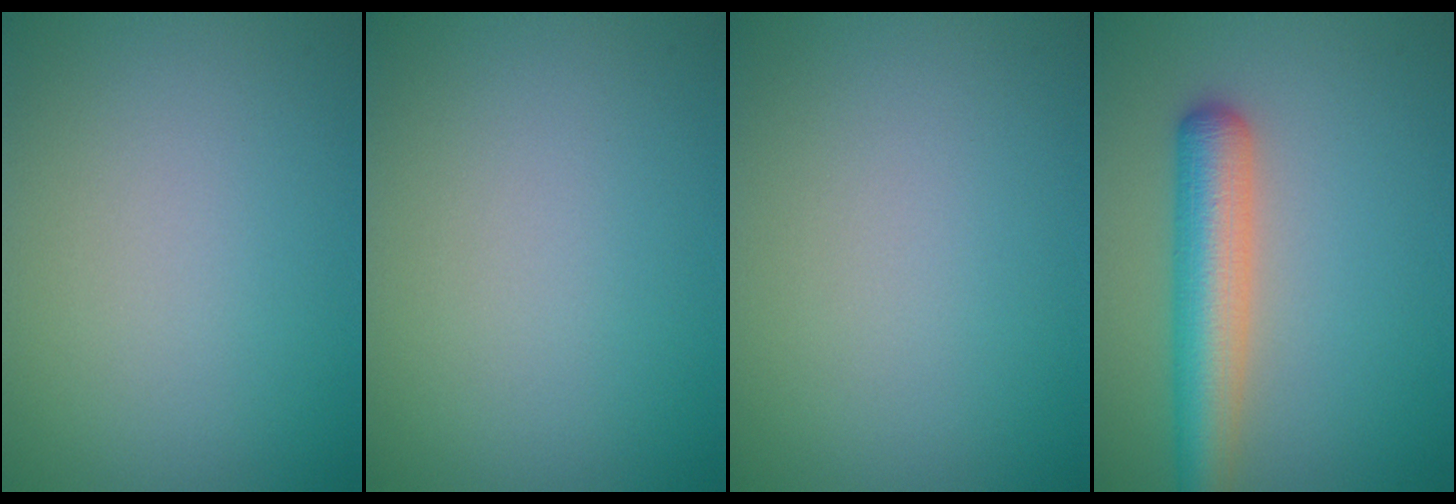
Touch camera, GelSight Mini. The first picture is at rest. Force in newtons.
{"total": 0.0}
{"total": 0.0}
{"total": 5.6, "press": 5.6, "slide": 0.2}